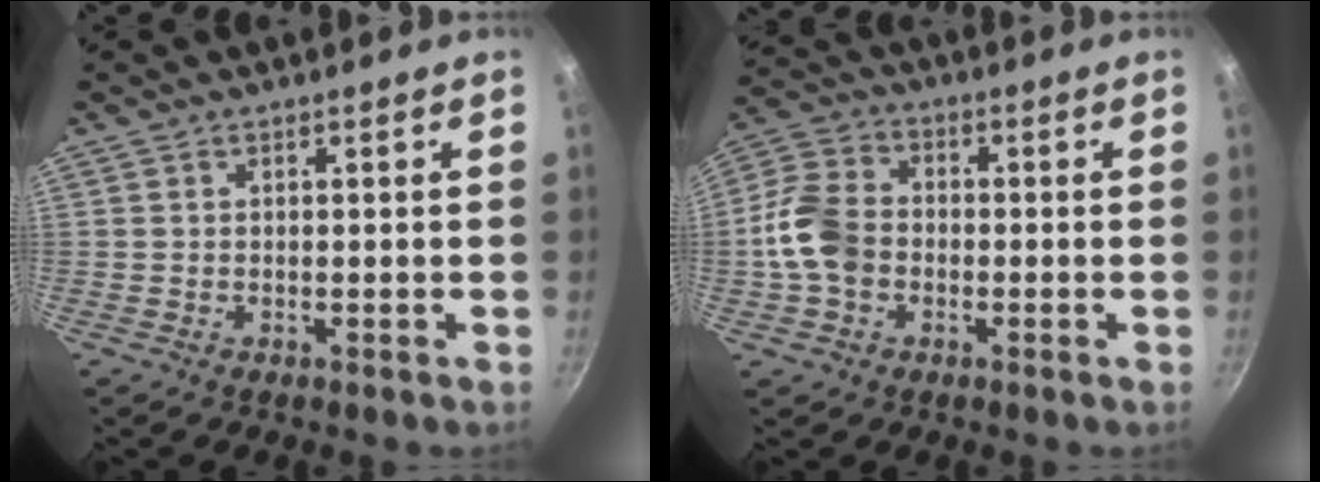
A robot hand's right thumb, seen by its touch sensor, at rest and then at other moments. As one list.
[{"total": 9.9, "force": [-1.6, 7.4, 6.4], "torque": [-0.111, 0.024, -0.048]}]